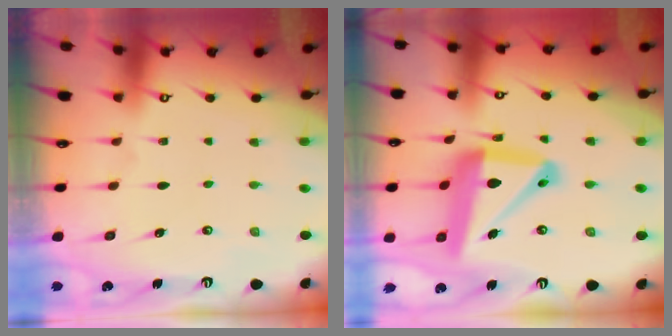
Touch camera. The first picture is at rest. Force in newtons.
{"total": 19.3, "press": 19.1, "slide": 2.0}